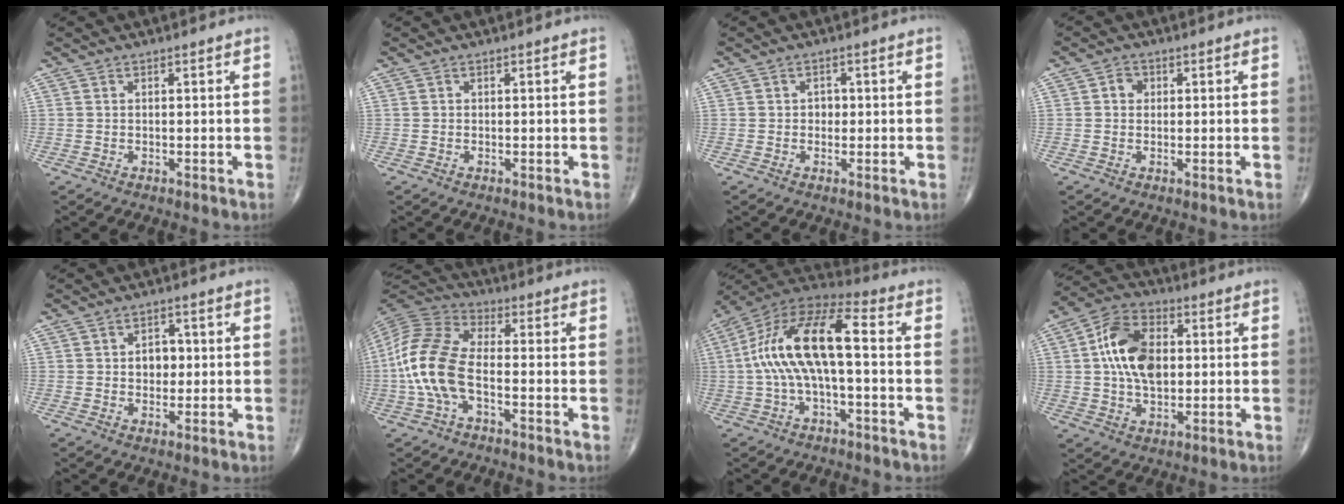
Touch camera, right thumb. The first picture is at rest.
{"total": 0.0}
{"total": 1.7, "force": [0.0, 1.4, 0.9], "torque": [-0.001, 0.005, -0.004]}
{"total": 2.2, "force": [0.4, 2.0, 1.0], "torque": [-0.003, 0.004, 0.001]}
{"total": 4.2, "force": [0.3, 3.2, 2.7], "torque": [-0.015, 0.004, 0.002]}
{"total": 13.4, "force": [-2.9, 6.7, 11.2], "torque": [-0.251, 0.032, -0.064]}
{"total": 16.2, "force": [-0.2, 6.1, 15.0], "torque": [-0.301, 0.053, -0.011]}
{"total": 13.2, "force": [1.4, 8.2, 10.2], "torque": [-0.170, 0.014, 0.020]}